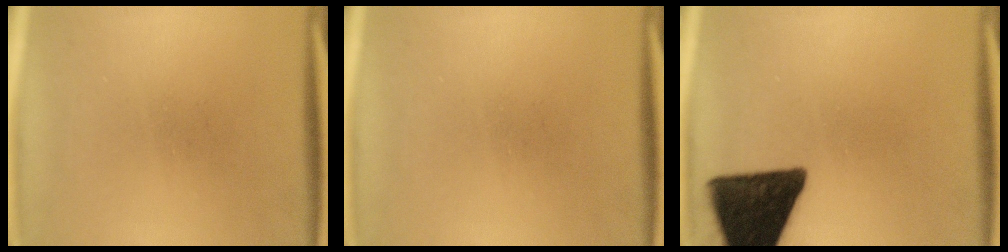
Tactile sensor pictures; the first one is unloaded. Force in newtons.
{"total": 0.0}
{"total": 15.8}